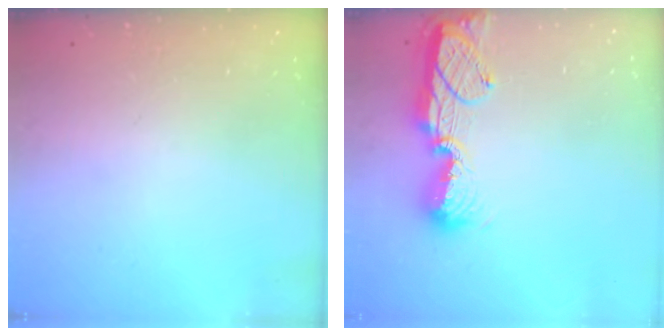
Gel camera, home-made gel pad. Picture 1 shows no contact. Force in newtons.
{"total": 12.5, "press": 12.4, "slide": 1.0}